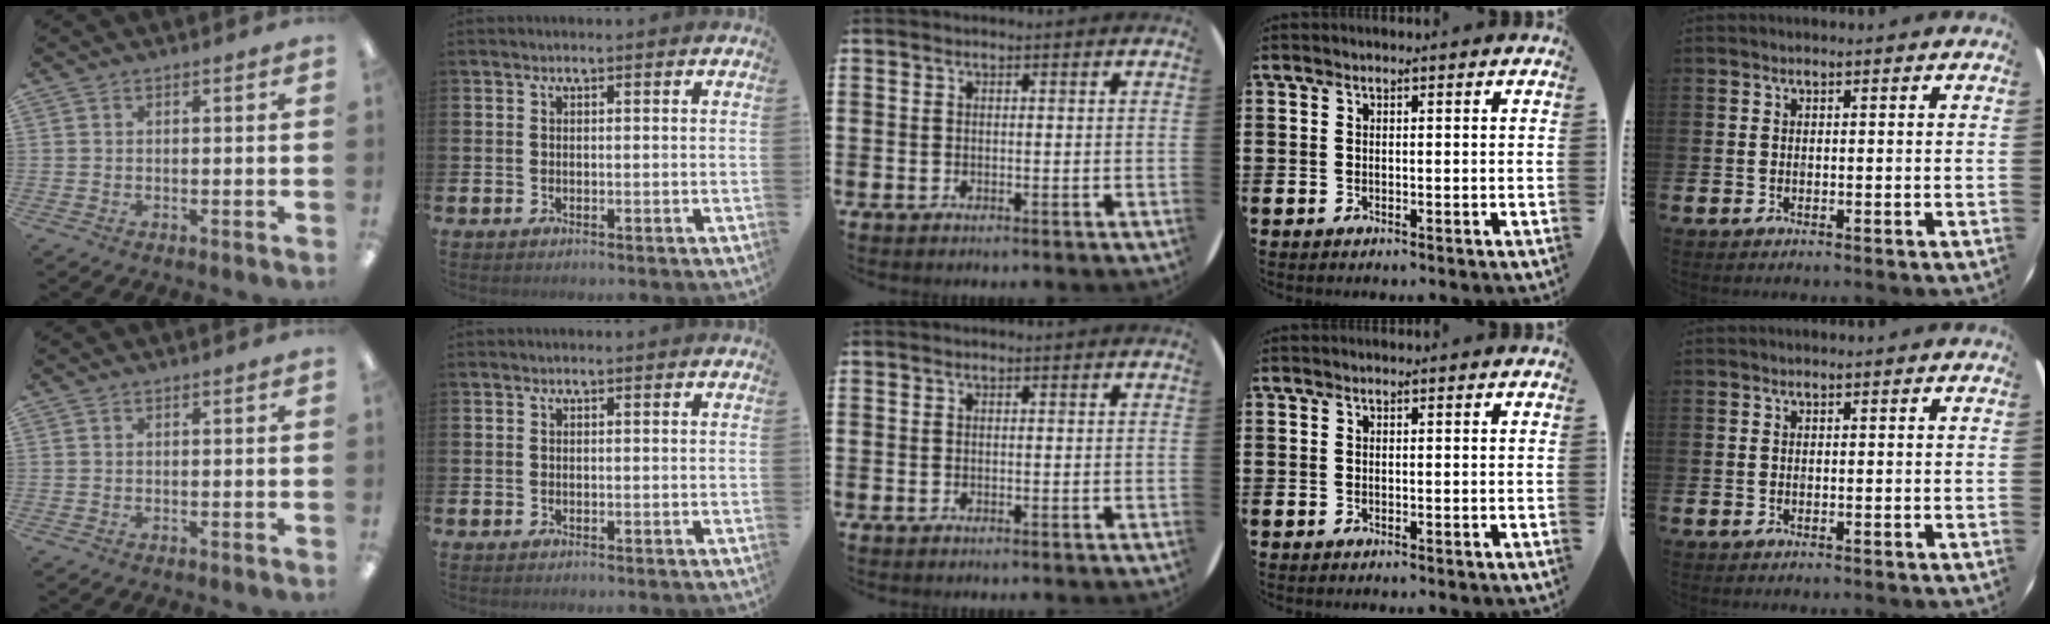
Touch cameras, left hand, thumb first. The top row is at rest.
{}